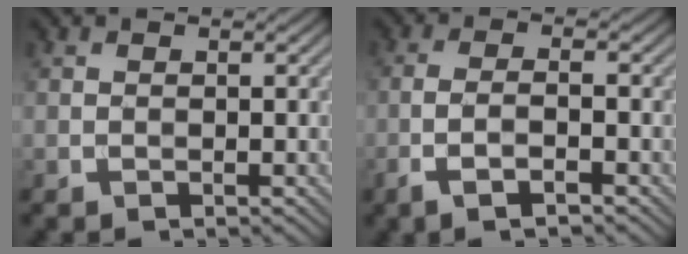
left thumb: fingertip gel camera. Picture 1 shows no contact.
{"total": 3.9, "force": [-2.0, 0.8, 3.3], "torque": [-0.064, 0.005, -0.049]}